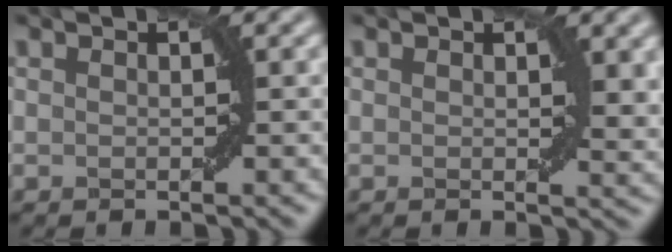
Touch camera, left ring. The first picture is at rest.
{"total": 1.9, "force": [0.9, 0.7, 1.6], "torque": [-0.016, -0.007, 0.016]}